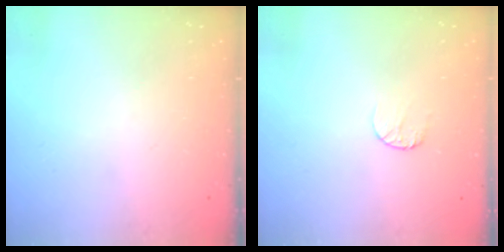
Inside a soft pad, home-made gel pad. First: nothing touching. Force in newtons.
{"total": 3.7, "press": 3.7, "slide": 0.3}